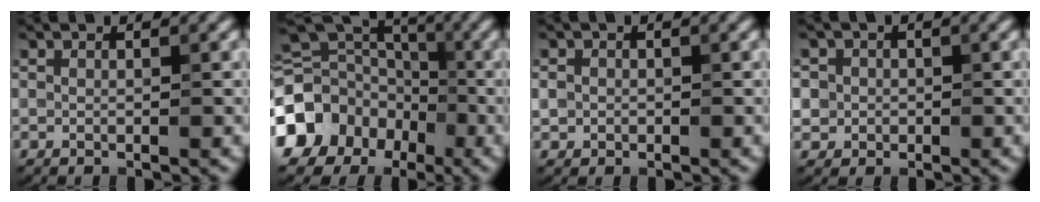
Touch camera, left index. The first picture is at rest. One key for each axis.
{"total": 13.3, "fx": -5.4, "fy": 11.0, "fz": 5.1, "tx": -0.115, "ty": -0.022, "tz": -0.108}
{"total": 1.3, "fx": -0.1, "fy": 1.2, "fz": 0.3, "tx": 0.003, "ty": -0.004, "tz": -0.003}
{"total": 3.1, "fx": 0.3, "fy": 3.0, "fz": 0.7, "tx": 0.006, "ty": 0.016, "tz": -0.005}